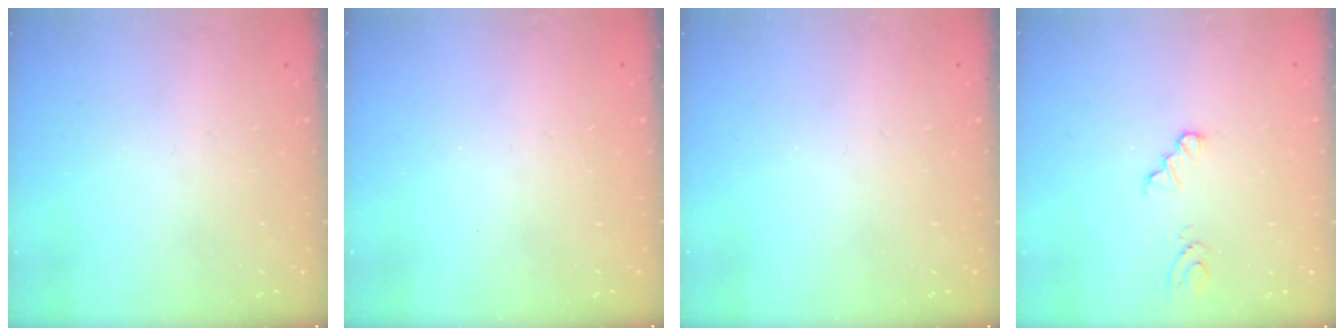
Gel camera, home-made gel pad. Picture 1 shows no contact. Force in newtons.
{"total": 0.0}
{"total": 0.0}
{"total": 1.4, "press": 1.4, "slide": 0.2}